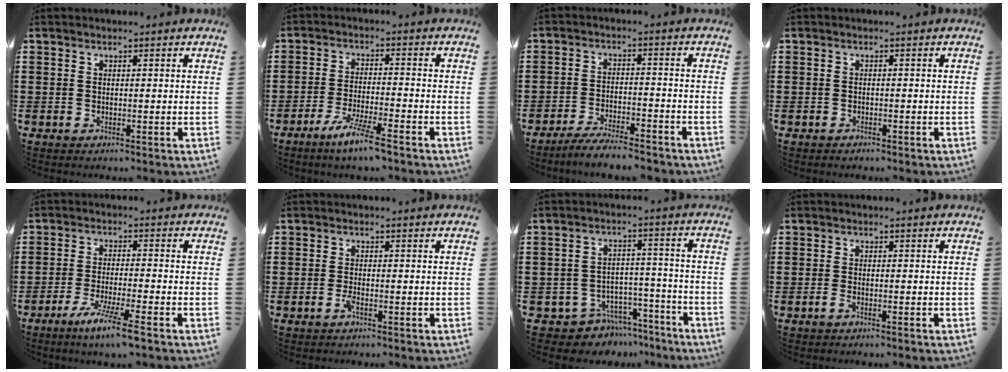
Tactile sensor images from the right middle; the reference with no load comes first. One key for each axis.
{"total": 6.2, "fx": -4.9, "fy": -0.2, "fz": 3.9, "tx": -0.081, "ty": -0.015, "tz": -0.088}
{"total": 5.0, "fx": -4.8, "fy": 0.2, "fz": 1.6, "tx": -0.034, "ty": -0.005, "tz": -0.093}
{"total": 0.9, "fx": -0.8, "fy": 0.3, "fz": 0.0, "tx": -0.001, "ty": 0.000, "tz": -0.018}
{"total": 6.2, "fx": -4.6, "fy": -0.3, "fz": 4.1, "tx": -0.078, "ty": -0.013, "tz": -0.081}
{"total": 1.4, "fx": -0.7, "fy": 0.2, "fz": 1.2, "tx": -0.032, "ty": -0.004, "tz": -0.015}
{"total": 5.8, "fx": -5.3, "fy": 2.2, "fz": 0.5, "tx": -0.019, "ty": 0.023, "tz": -0.107}
{"total": 1.1, "fx": -0.7, "fy": 0.2, "fz": 0.8, "tx": -0.024, "ty": -0.006, "tz": -0.015}